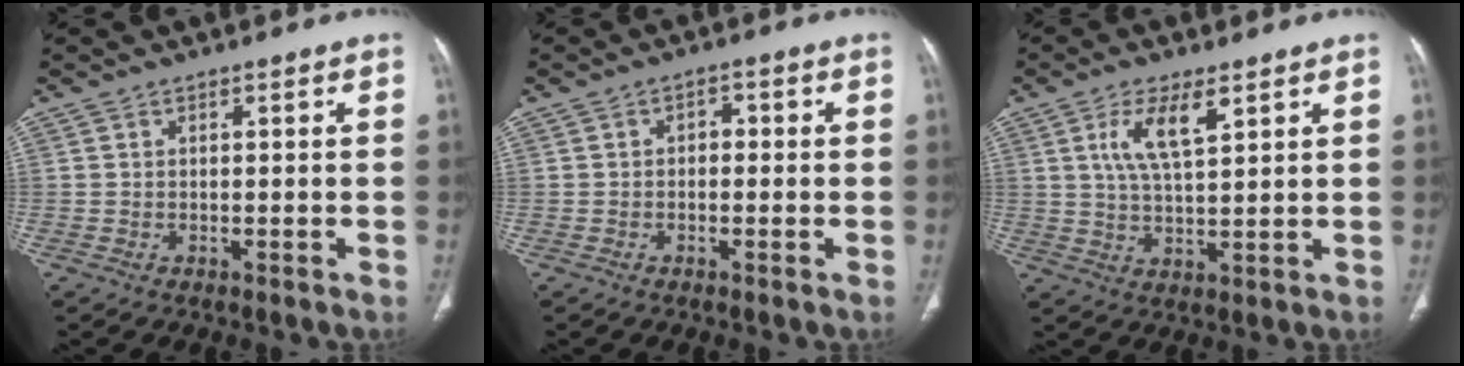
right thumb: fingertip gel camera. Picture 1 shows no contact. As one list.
[{"total": 2.1, "force": [-0.2, 1.5, 1.4], "torque": [-0.009, 0.010, -0.012]}, {"total": 7.8, "force": [3.5, 2.7, 6.4], "torque": [-0.122, -0.014, 0.072]}]